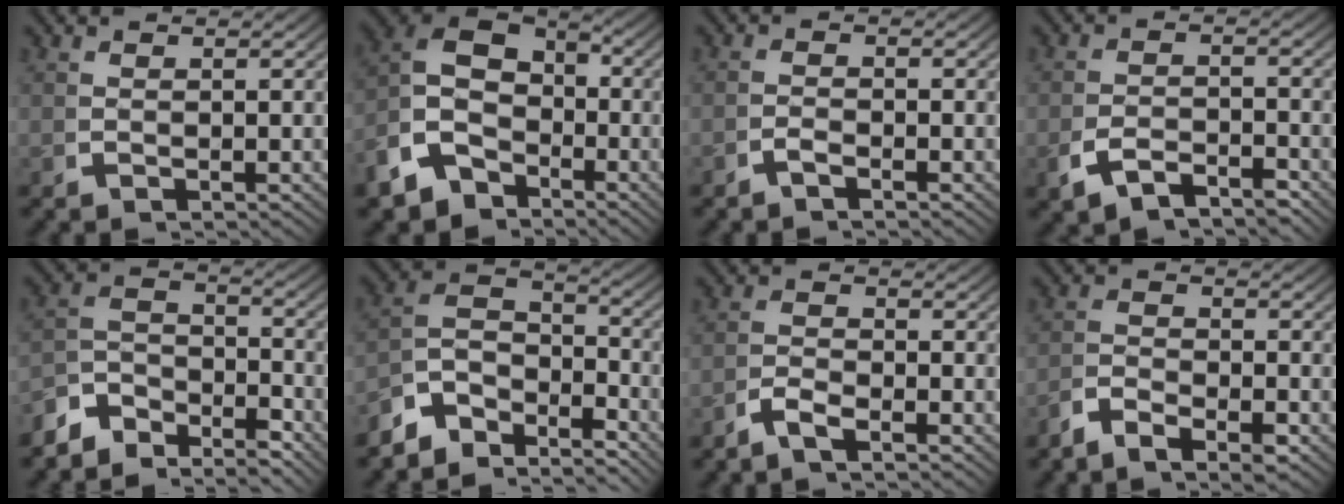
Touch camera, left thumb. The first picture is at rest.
{"total": 11.5, "force": [-1.1, 9.0, 7.0], "torque": [-0.148, -0.029, -0.018]}
{"total": 1.3, "force": [-1.1, 0.5, 0.5], "torque": [-0.010, 0.000, -0.026]}
{"total": 3.5, "force": [-2.7, 1.4, 1.7], "torque": [-0.035, -0.008, -0.045]}
{"total": 6.0, "force": [-3.5, 3.5, 3.5], "torque": [-0.058, -0.020, -0.062]}
{"total": 8.8, "force": [-2.2, 6.1, 5.9], "torque": [-0.116, -0.020, -0.046]}
{"total": 2.0, "force": [-1.3, 0.9, 1.2], "torque": [-0.025, -0.001, -0.034]}
{"total": 2.9, "force": [-2.0, 1.2, 1.7], "torque": [-0.030, -0.006, -0.046]}